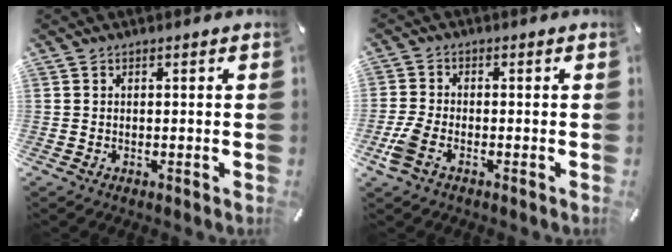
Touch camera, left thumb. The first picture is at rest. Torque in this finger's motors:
{"motor_torque": [-0.08, 0.02, 0.41, 0.22, 0.12]}